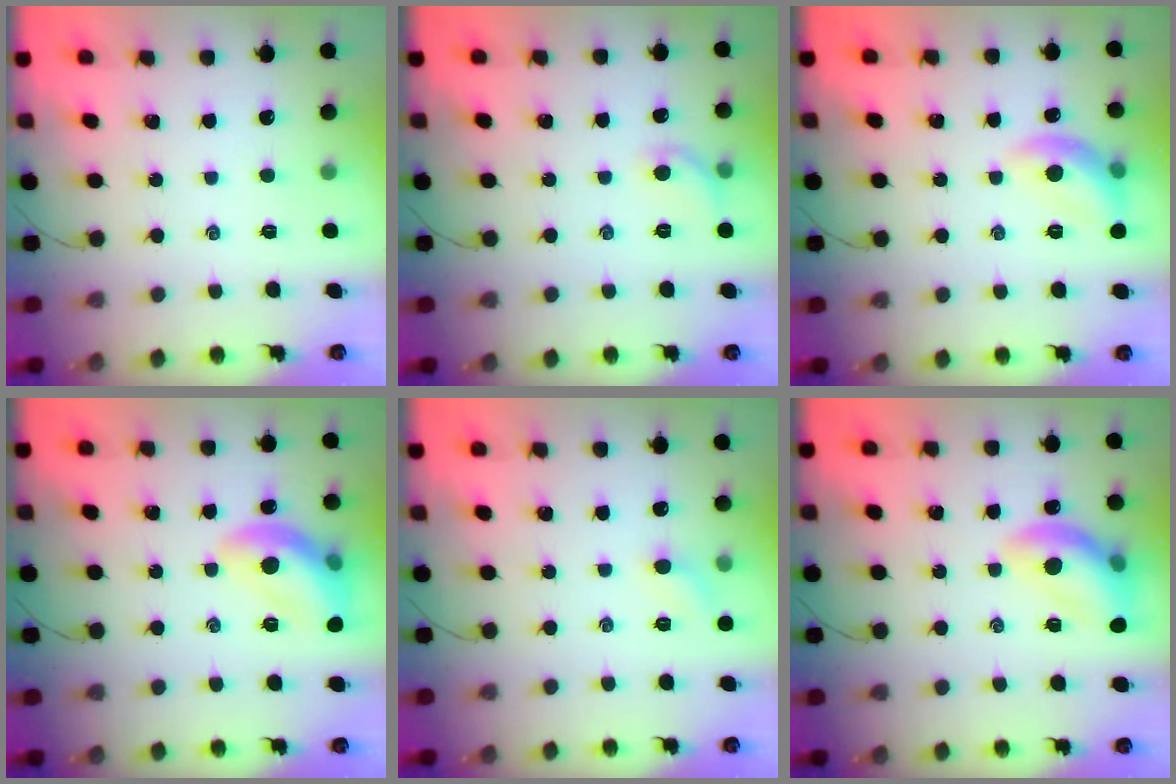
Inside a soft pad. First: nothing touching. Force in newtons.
{"total": 5.5, "press": 5.4, "slide": 1.4}
{"total": 10.6, "press": 10.6, "slide": 0.3}
{"total": 13.1, "press": 13.1, "slide": 0.9}
{"total": 5.0, "press": 4.7, "slide": 1.5}
{"total": 13.6, "press": 13.5, "slide": 1.8}